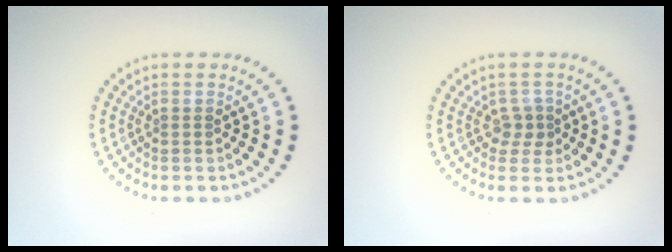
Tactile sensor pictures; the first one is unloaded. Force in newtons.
{"total": 1.5, "press": 1.2, "slide": 0.9}